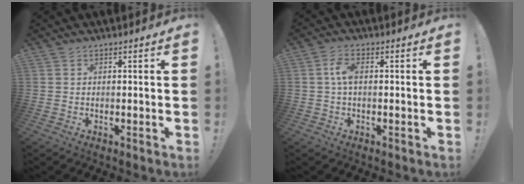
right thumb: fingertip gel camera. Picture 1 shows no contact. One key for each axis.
{"total": 4.7, "fx": 0.3, "fy": 2.2, "fz": 4.2, "tx": -0.088, "ty": 0.010, "tz": 0.005}